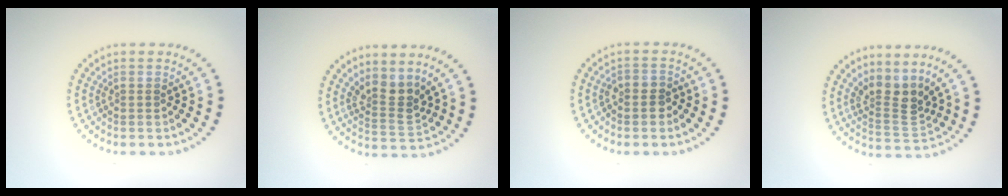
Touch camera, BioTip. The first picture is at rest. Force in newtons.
{"total": 2.8, "press": 2.1, "slide": 1.9}
{"total": 2.0, "press": 1.8, "slide": 0.8}
{"total": 3.2, "press": 2.3, "slide": 2.2}